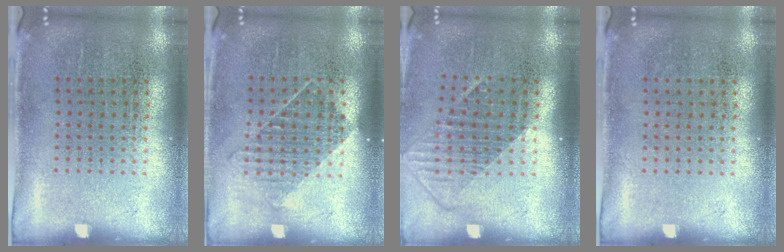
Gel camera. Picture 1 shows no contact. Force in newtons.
{"total": 1.1, "press": 0.9, "slide": 0.6}
{"total": 1.3, "press": 1.0, "slide": 0.9}
{"total": 0.0}